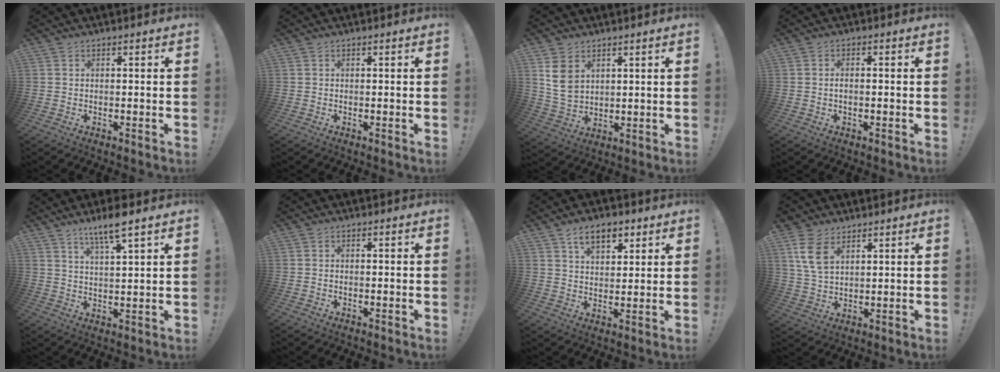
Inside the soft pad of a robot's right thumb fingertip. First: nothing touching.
{"total": 0.0}
{"total": 8.6, "force": [4.0, 6.3, 4.3], "torque": [-0.073, -0.015, 0.080]}
{"total": 1.6, "force": [-0.5, 0.5, 1.4], "torque": [-0.025, 0.004, -0.009]}
{"total": 8.0, "force": [5.7, 0.8, 5.6], "torque": [-0.101, -0.025, 0.096]}
{"total": 0.0}
{"total": 8.5, "force": [4.8, 4.8, 5.1], "torque": [-0.080, -0.009, 0.088]}
{"total": 9.9, "force": [5.1, 6.0, 6.0], "torque": [-0.109, -0.015, 0.099]}